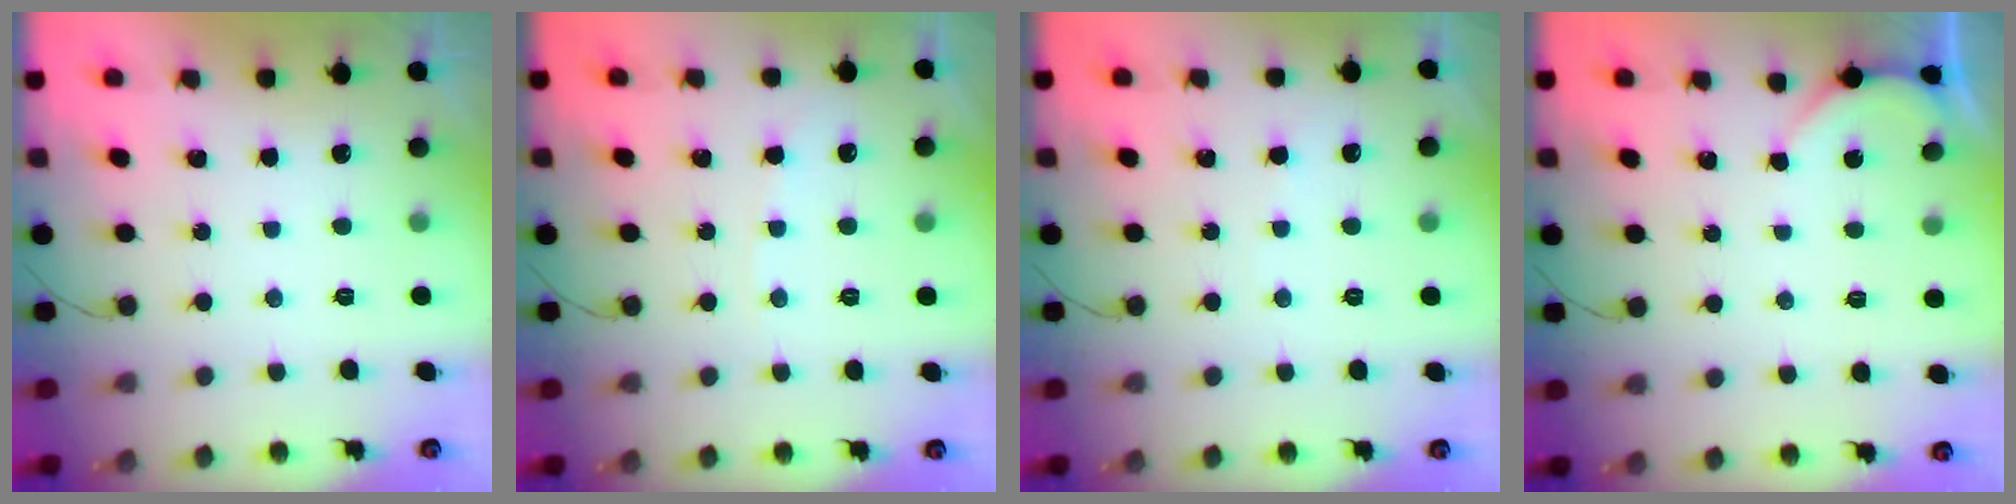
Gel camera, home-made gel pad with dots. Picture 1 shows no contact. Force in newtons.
{"total": 3.1, "press": 3.0, "slide": 0.5}
{"total": 2.5, "press": 2.5, "slide": 0.3}
{"total": 1.6, "press": 1.6, "slide": 0.3}